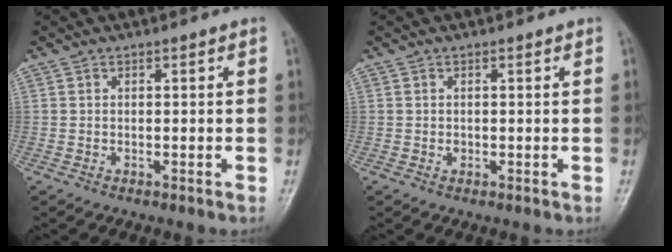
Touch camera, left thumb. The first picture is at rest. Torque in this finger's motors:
{"motor_torque": [-0.12, 0.15, 0.10, -0.12, 0.00]}